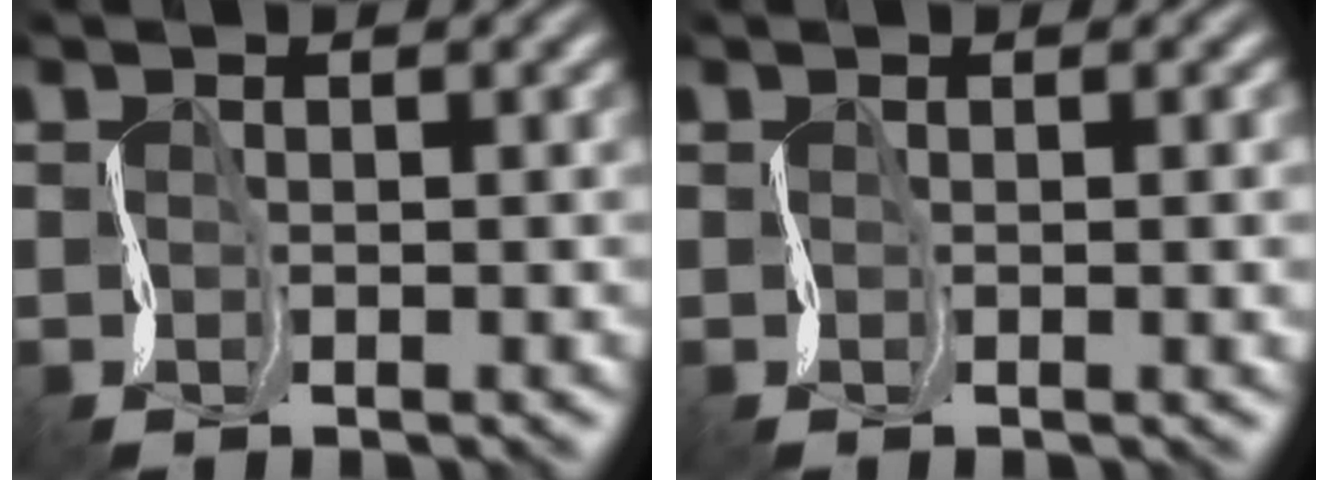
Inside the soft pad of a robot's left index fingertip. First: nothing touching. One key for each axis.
{"total": 3.0, "fx": 0.3, "fy": 1.3, "fz": 2.7, "tx": -0.019, "ty": 0.012, "tz": -0.003}